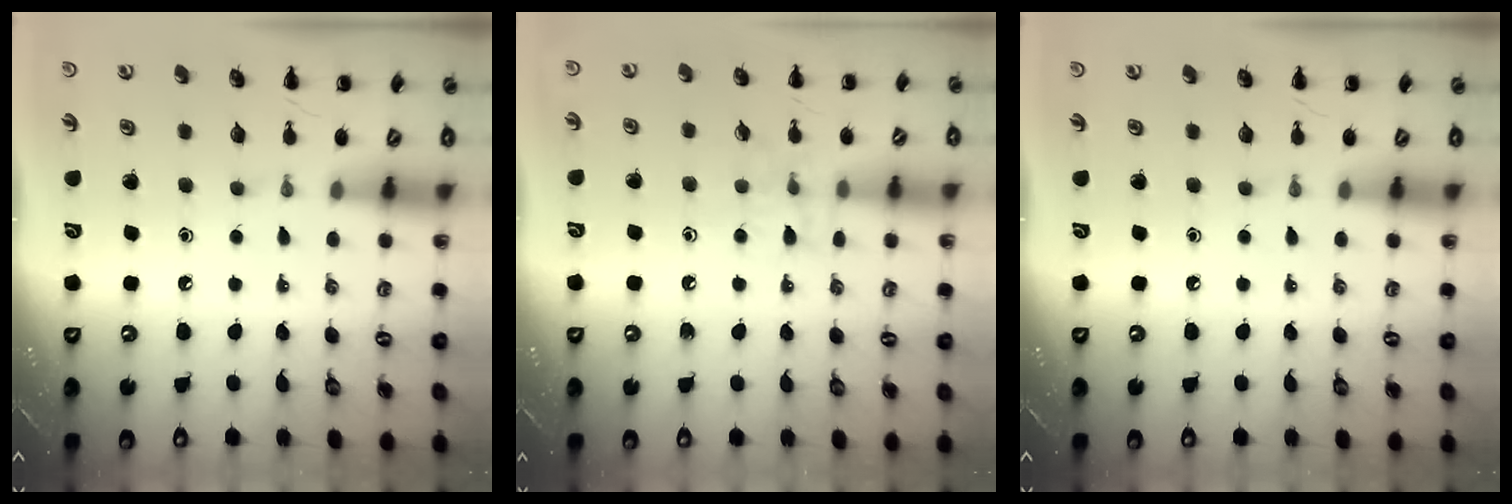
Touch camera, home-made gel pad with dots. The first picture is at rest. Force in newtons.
{"total": 6.2, "press": 6.1, "slide": 0.8}
{"total": 0.0}